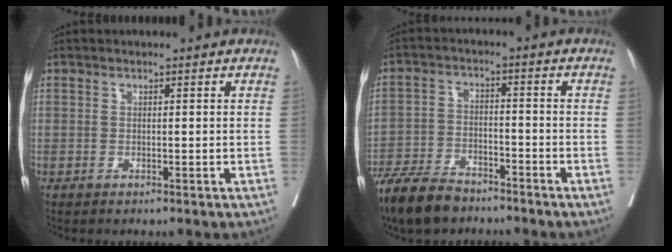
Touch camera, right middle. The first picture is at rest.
{"total": 9.5, "force": [-8.0, 3.3, 3.9], "torque": [-0.068, -0.016, -0.145]}